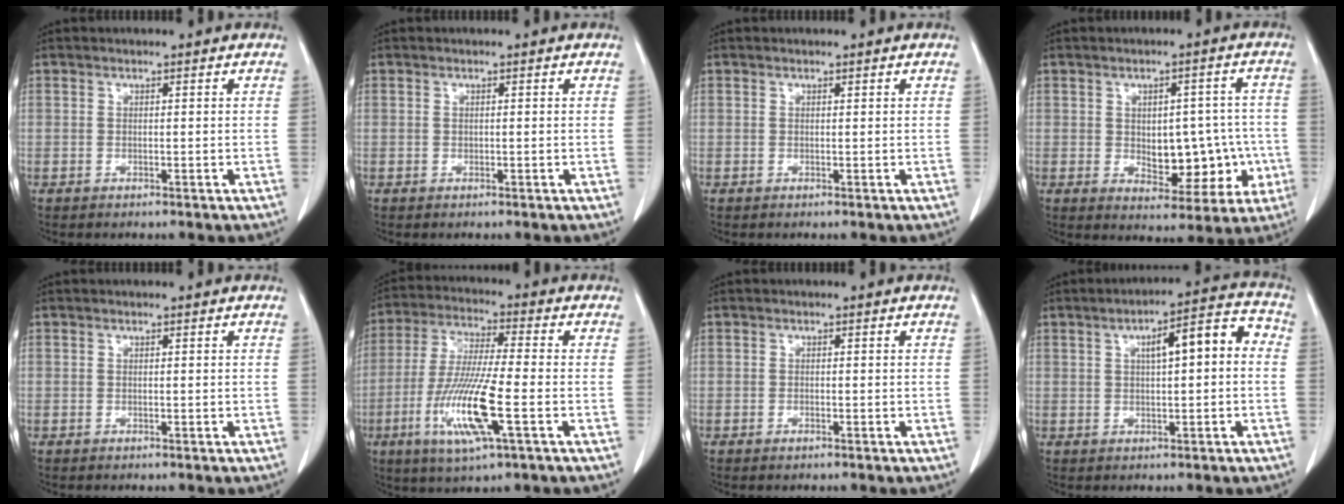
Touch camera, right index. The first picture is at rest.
{"total": 0.0}
{"total": 0.0}
{"total": 10.3, "force": [-1.4, 5.9, 8.4], "torque": [-0.092, 0.021, -0.001]}
{"total": 0.0}
{"total": 13.3, "force": [-4.2, 0.8, 12.6], "torque": [-0.260, -0.020, -0.082]}
{"total": 0.6, "force": [-0.4, 0.2, 0.4], "torque": [-0.010, 0.000, -0.005]}
{"total": 8.1, "force": [1.1, 2.1, 7.7], "torque": [-0.111, 0.035, 0.013]}